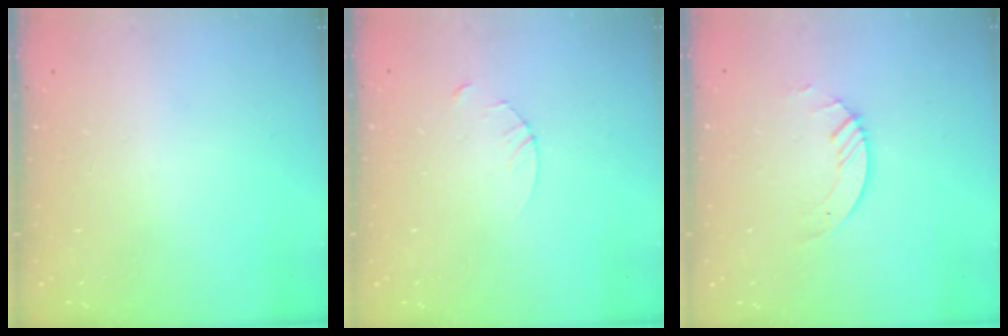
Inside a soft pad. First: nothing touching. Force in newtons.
{"total": 3.2, "press": 3.2, "slide": 0.3}
{"total": 3.8, "press": 3.8, "slide": 0.3}